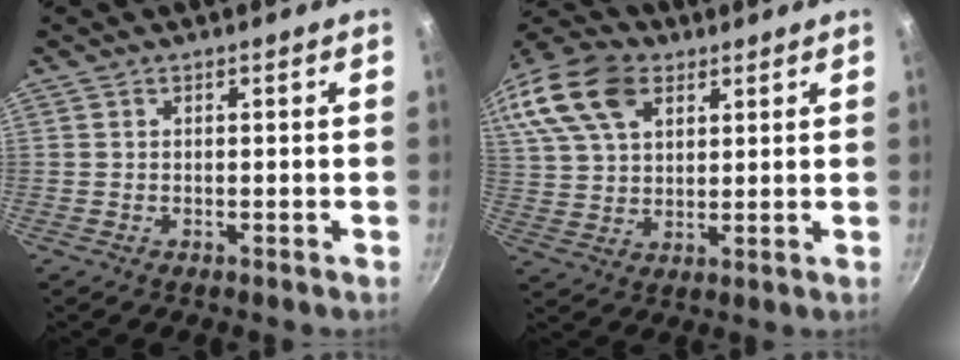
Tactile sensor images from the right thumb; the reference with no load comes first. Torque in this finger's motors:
{"motor_torque": [-0.96, 1.21, 0.41, -0.30, 0.27]}